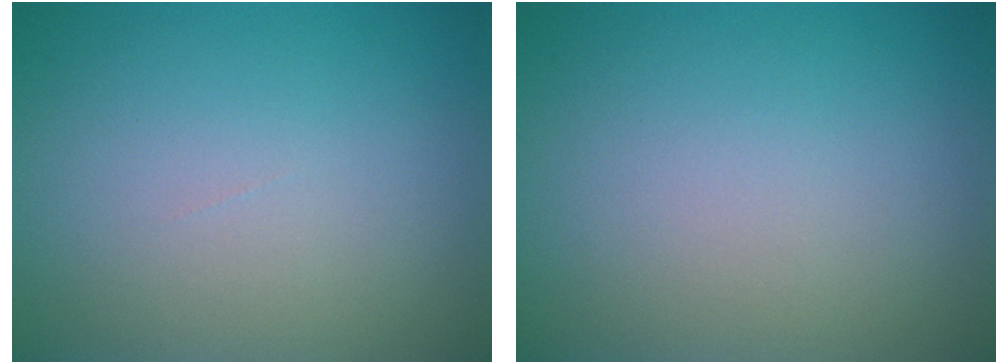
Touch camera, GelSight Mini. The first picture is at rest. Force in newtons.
{"total": 0.0}